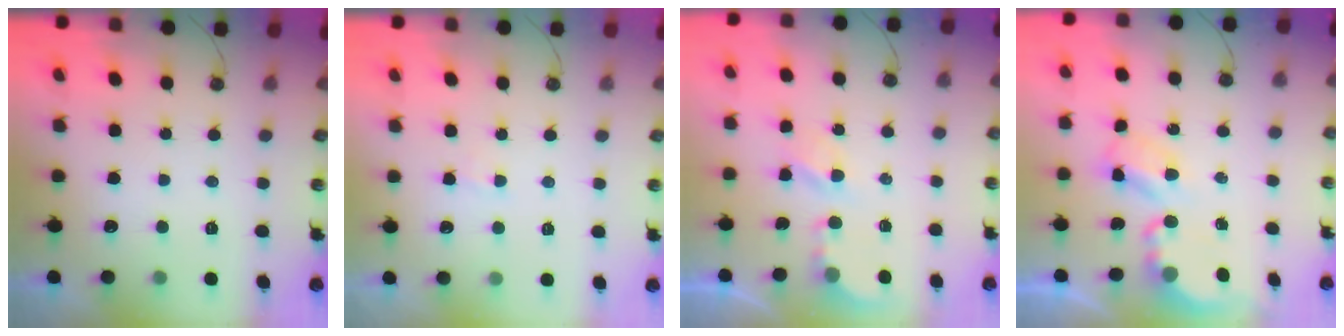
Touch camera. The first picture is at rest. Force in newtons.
{"total": 3.4, "press": 3.4, "slide": 0.5}
{"total": 4.7, "press": 4.7, "slide": 0.3}
{"total": 5.3, "press": 5.2, "slide": 0.5}